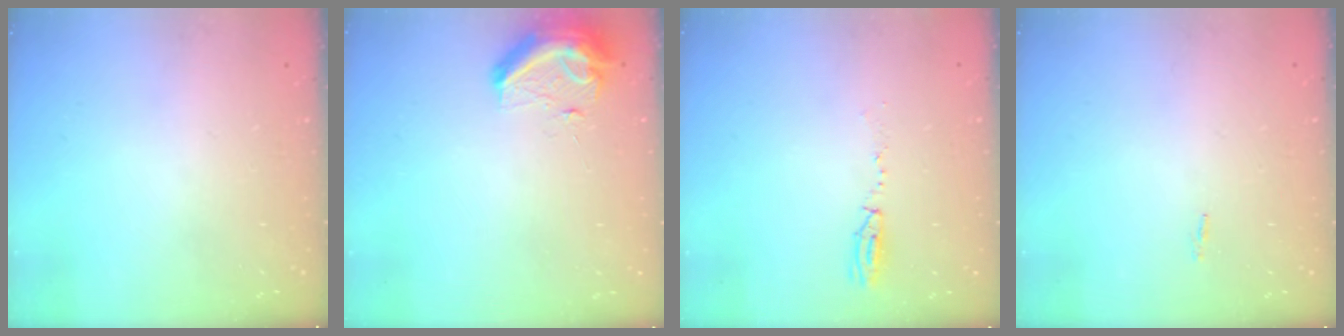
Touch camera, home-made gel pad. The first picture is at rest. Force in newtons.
{"total": 9.1, "press": 8.9, "slide": 1.9}
{"total": 3.6, "press": 3.5, "slide": 0.9}
{"total": 17.2, "press": 3.7, "slide": 16.8}